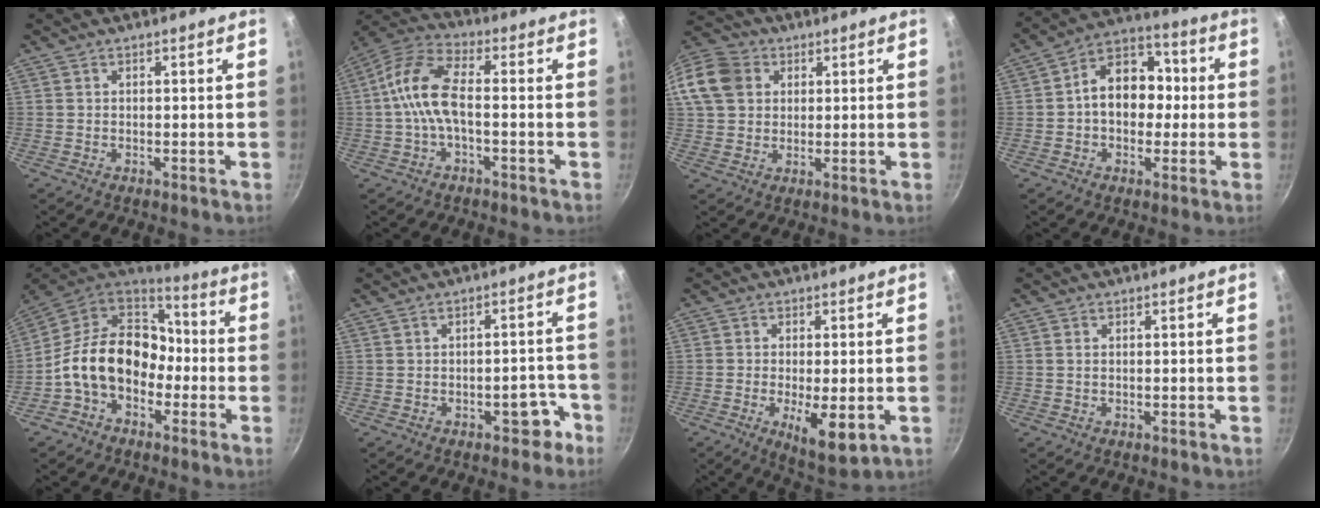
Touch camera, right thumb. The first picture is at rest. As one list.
[{"total": 10.2, "force": [-1.3, 4.6, 9.0], "torque": [-0.189, 0.036, -0.042]}, {"total": 16.0, "force": [4.3, 13.3, 7.9], "torque": [-0.173, 0.028, 0.071]}, {"total": 13.1, "force": [0.1, 9.8, 8.7], "torque": [-0.079, 0.040, -0.017]}, {"total": 17.0, "force": [-3.9, 12.5, 10.9], "torque": [-0.152, 0.060, -0.090]}, {"total": 4.4, "force": [-2.4, 2.5, 2.6], "torque": [-0.006, 0.033, -0.018]}, {"total": 8.5, "force": [-2.1, 2.8, 7.8], "torque": [-0.124, -0.010, -0.021]}, {"total": 0.6, "force": [0.2, 0.4, 0.5], "torque": [-0.010, 0.001, 0.002]}]